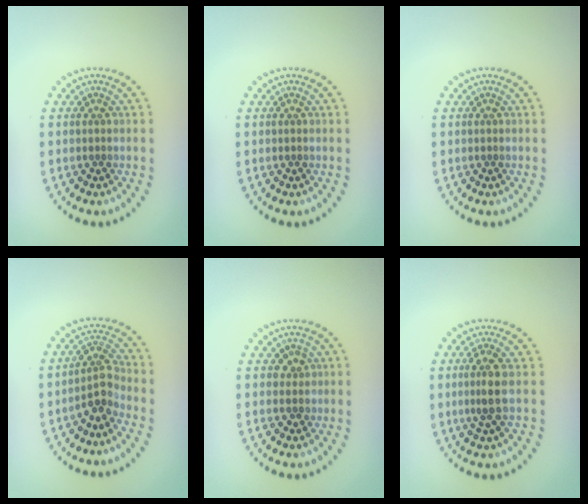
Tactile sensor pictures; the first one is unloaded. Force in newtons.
{"total": 0.0}
{"total": 0.0}
{"total": 2.7, "press": 2.0, "slide": 1.8}
{"total": 1.4, "press": 1.1, "slide": 0.9}
{"total": 2.5, "press": 2.2, "slide": 1.2}